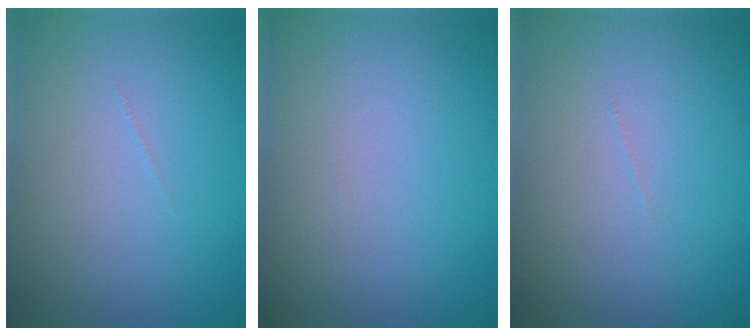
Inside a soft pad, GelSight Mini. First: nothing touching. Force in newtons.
{"total": 0.0}
{"total": 0.0}